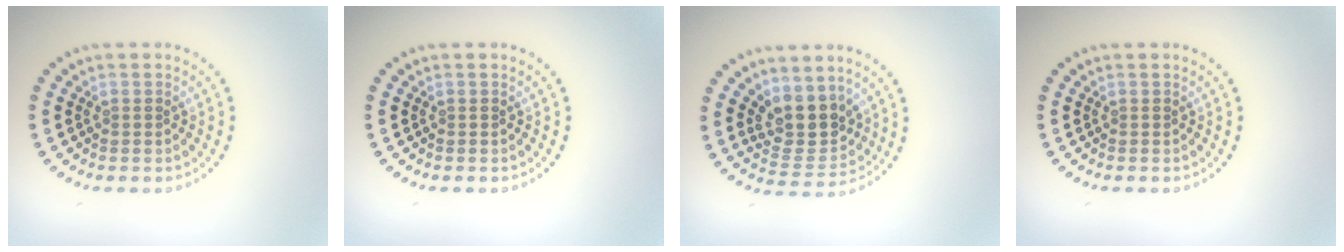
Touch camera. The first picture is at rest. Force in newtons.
{"total": 0.0}
{"total": 4.0, "press": 3.5, "slide": 1.9}
{"total": 0.0}